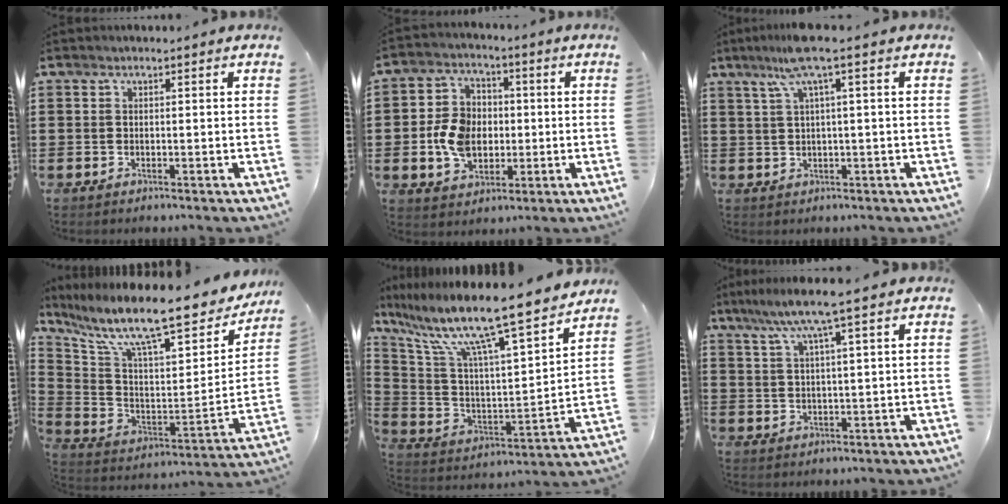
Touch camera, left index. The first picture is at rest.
{"total": 8.0, "force": [-0.8, 6.3, 4.9], "torque": [-0.120, 0.012, -0.016]}
{"total": 5.7, "force": [2.4, 0.0, 5.2], "torque": [-0.105, 0.003, 0.041]}
{"total": 13.7, "force": [10.6, 2.2, 8.3], "torque": [-0.173, -0.079, 0.173]}
{"total": 13.1, "force": [10.6, 0.0, 7.7], "torque": [-0.177, -0.081, 0.169]}
{"total": 6.7, "force": [4.5, -0.3, 4.9], "torque": [-0.108, -0.009, 0.076]}